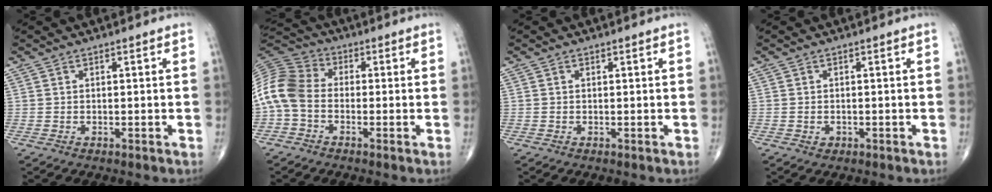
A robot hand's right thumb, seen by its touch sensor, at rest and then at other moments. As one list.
[{"total": 10.4, "force": [-1.7, 7.4, 7.1], "torque": [-0.145, 0.027, -0.053]}, {"total": 0.0}, {"total": 1.2, "force": [-0.3, 1.0, 0.6], "torque": [-0.006, 0.002, -0.002]}]